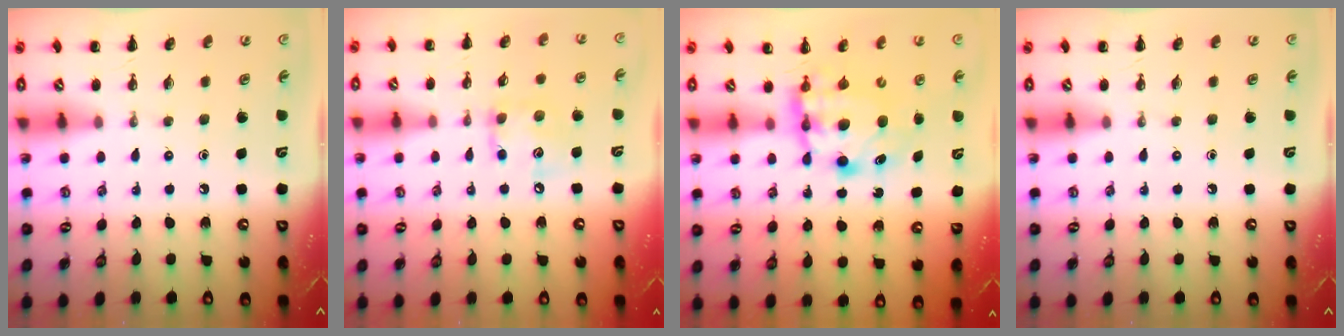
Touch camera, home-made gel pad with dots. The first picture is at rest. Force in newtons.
{"total": 9.6, "press": 9.6, "slide": 0.7}
{"total": 6.5, "press": 6.4, "slide": 0.8}
{"total": 0.0}